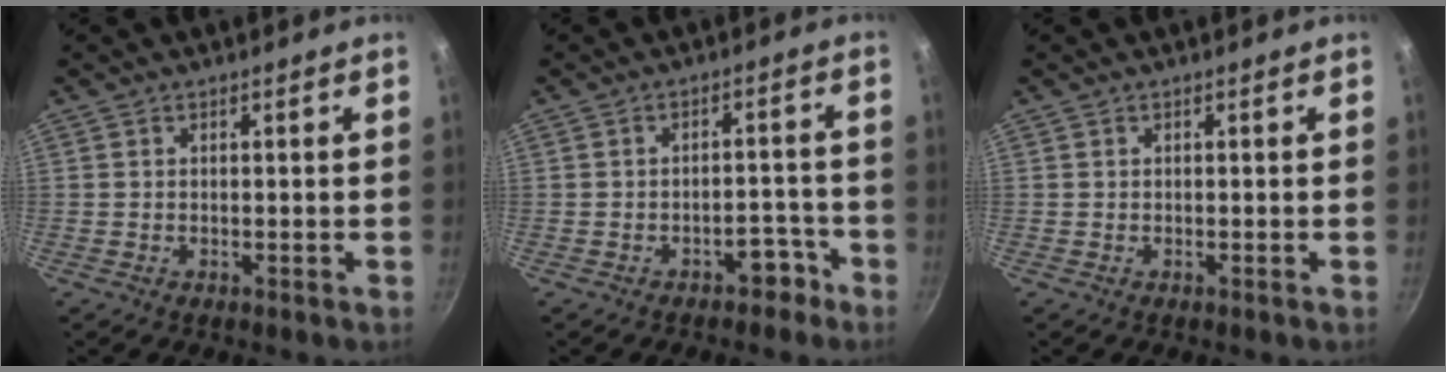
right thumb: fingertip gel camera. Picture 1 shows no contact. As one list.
[{"total": 4.3, "force": [-2.9, 2.4, 2.1], "torque": [0.001, 0.040, -0.025]}, {"total": 0.0}]